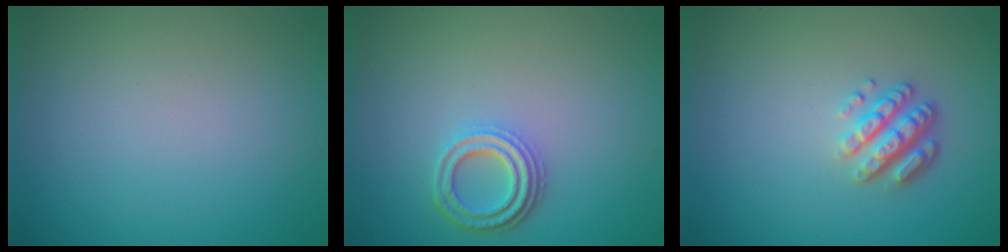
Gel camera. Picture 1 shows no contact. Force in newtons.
{"total": 3.0, "press": 2.6, "slide": 1.6}
{"total": 3.4, "press": 2.6, "slide": 2.2}